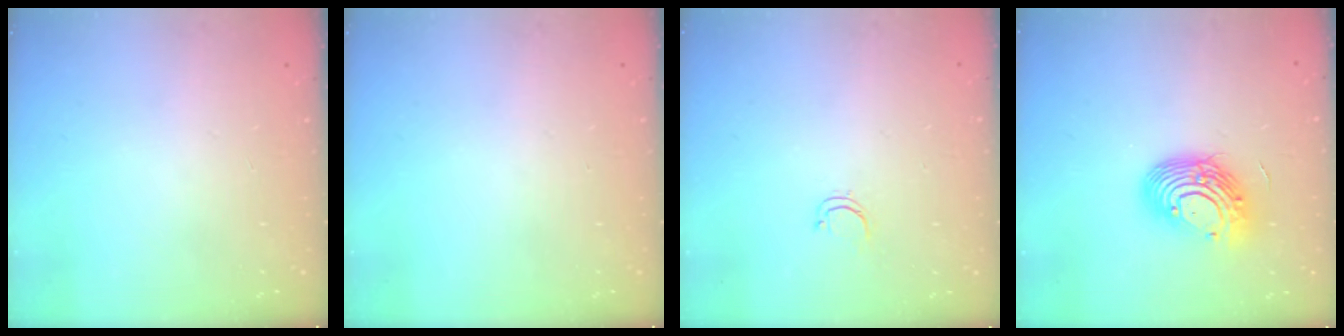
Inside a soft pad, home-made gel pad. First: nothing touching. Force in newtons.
{"total": 0.0}
{"total": 3.5, "press": 3.5, "slide": 0.5}
{"total": 12.4, "press": 12.3, "slide": 1.8}